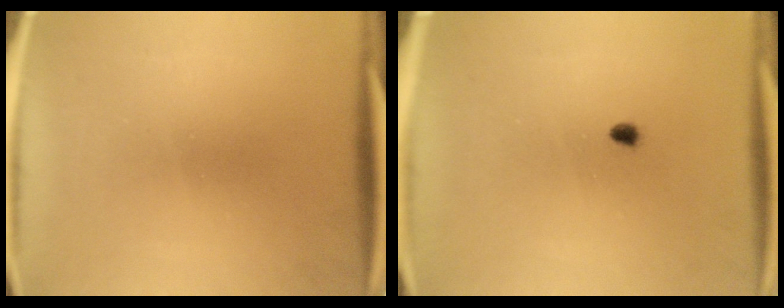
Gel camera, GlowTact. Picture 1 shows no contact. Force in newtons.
{"total": 1.3}